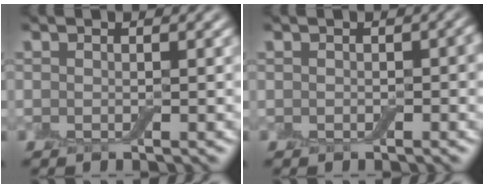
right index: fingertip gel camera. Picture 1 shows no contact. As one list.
[{"total": 1.2, "force": [-0.1, 0.8, 0.9], "torque": [-0.015, 0.000, -0.003]}]